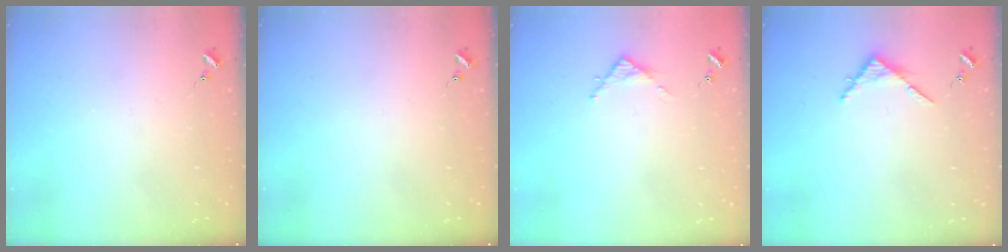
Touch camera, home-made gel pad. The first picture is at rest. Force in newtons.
{"total": 0.0}
{"total": 3.3, "press": 3.2, "slide": 0.3}
{"total": 3.8, "press": 3.8, "slide": 0.4}